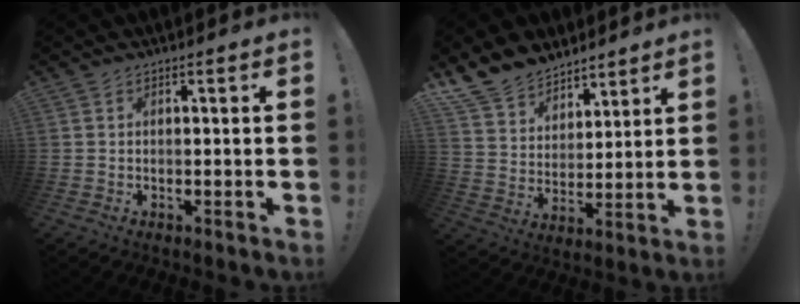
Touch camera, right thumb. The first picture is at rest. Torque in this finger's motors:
{"motor_torque": [0.12, 0.25, 0.76, 0.70, 0.06]}